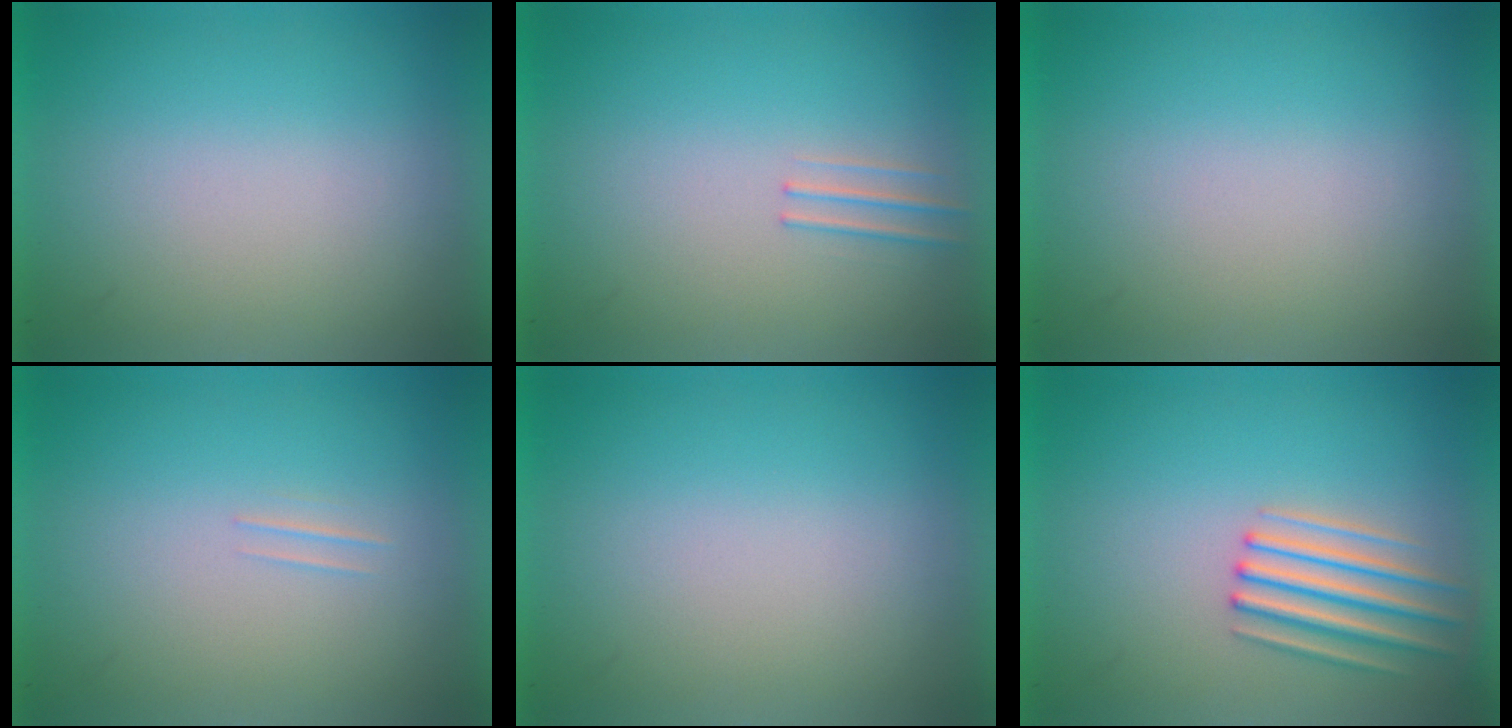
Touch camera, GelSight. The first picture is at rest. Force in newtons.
{"total": 1.1}
{"total": 1.5}
{"total": 1.1}
{"total": 0.0}
{"total": 3.0}